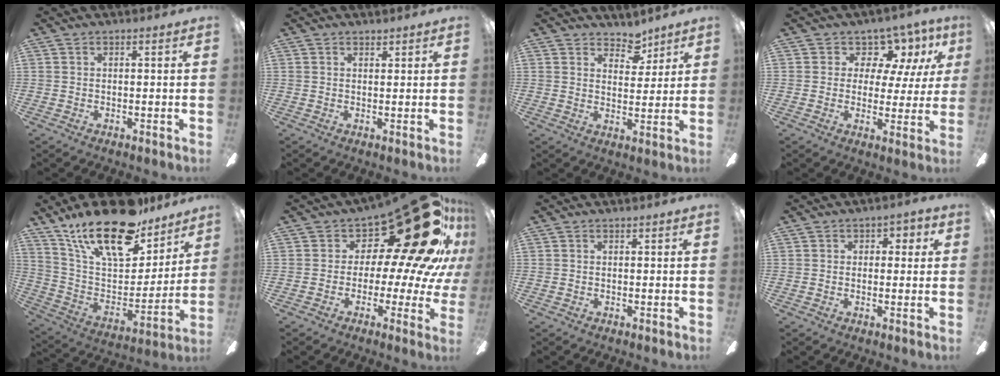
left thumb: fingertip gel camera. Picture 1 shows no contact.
{"total": 1.0, "force": [1.0, 0.4, 0.1], "torque": [-0.003, 0.000, 0.019]}
{"total": 6.2, "force": [4.9, 3.2, 1.8], "torque": [-0.012, -0.028, 0.085]}
{"total": 9.0, "force": [5.5, 6.0, 3.7], "torque": [-0.065, -0.035, 0.105]}
{"total": 24.3, "force": [17.5, 9.9, 13.5], "torque": [-0.236, -0.101, 0.306]}
{"total": 24.0, "force": [11.6, 9.8, 18.6], "torque": [-0.249, -0.089, 0.202]}
{"total": 0.0}
{"total": 2.1, "force": [-0.2, 1.7, 1.3], "torque": [-0.013, 0.007, -0.007]}